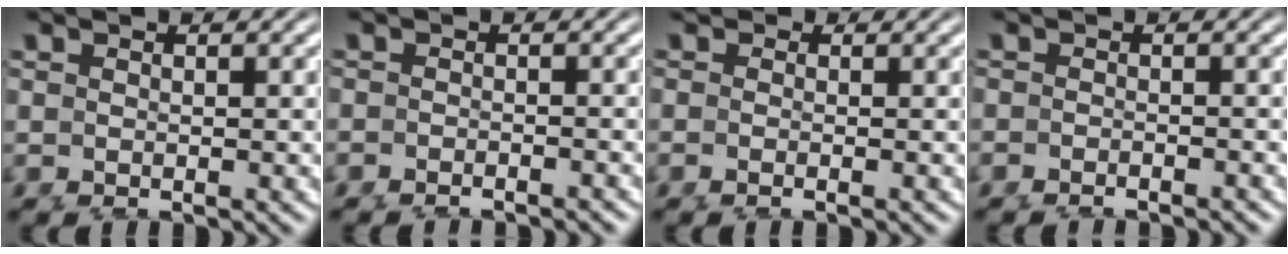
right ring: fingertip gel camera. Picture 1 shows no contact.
{"total": 1.8, "force": [-1.8, -0.2, -0.2], "torque": [0.007, -0.006, -0.028]}
{"total": 0.6, "force": [-0.5, 0.0, 0.3], "torque": [0.004, -0.004, -0.011]}
{"total": 1.7, "force": [-1.7, -0.3, -0.2], "torque": [0.009, -0.006, -0.026]}